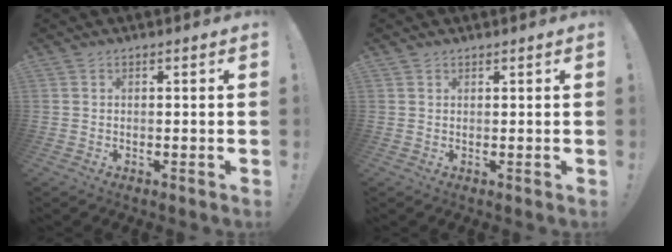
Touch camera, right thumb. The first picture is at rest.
{"total": 0.8, "force": [0.7, 0.4, 0.1], "torque": [0.001, -0.002, 0.013]}